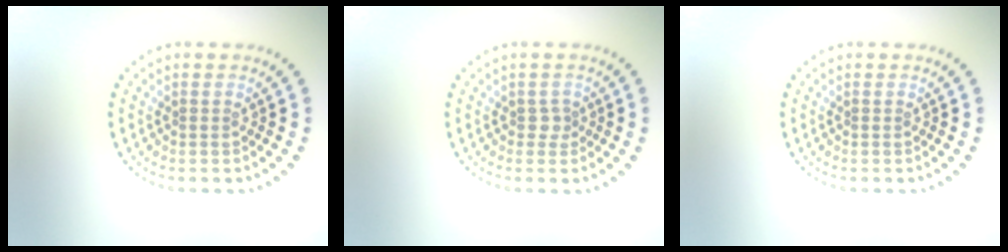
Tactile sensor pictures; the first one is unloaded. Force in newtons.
{"total": 0.9, "press": 0.7, "slide": 0.6}
{"total": 0.0}